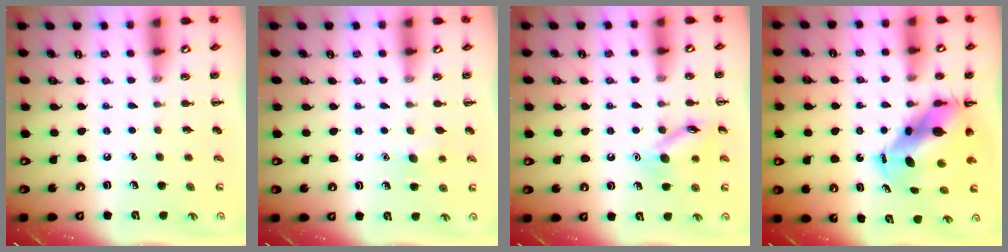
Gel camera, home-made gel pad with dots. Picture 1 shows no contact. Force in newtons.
{"total": 5.6, "press": 5.4, "slide": 1.4}
{"total": 11.6, "press": 11.5, "slide": 1.0}
{"total": 9.4, "press": 9.0, "slide": 2.5}